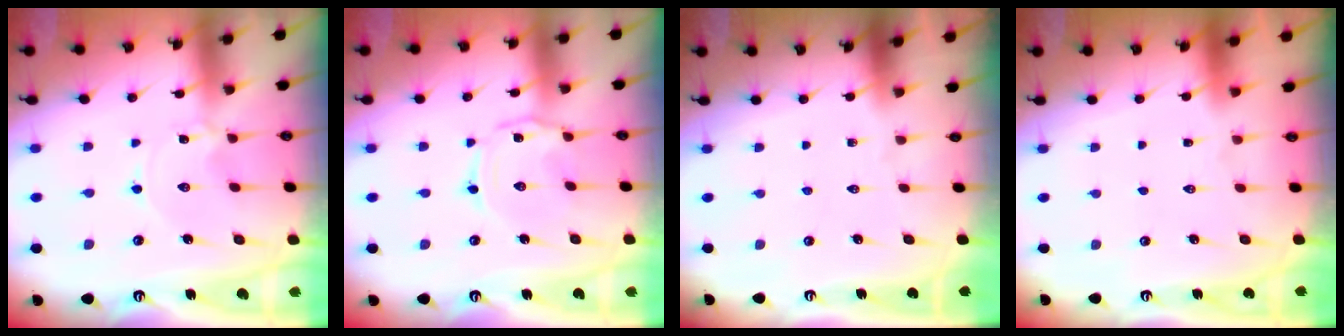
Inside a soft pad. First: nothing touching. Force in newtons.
{"total": 2.0, "press": 2.0, "slide": 0.3}
{"total": 0.0}
{"total": 1.6, "press": 1.6, "slide": 0.1}